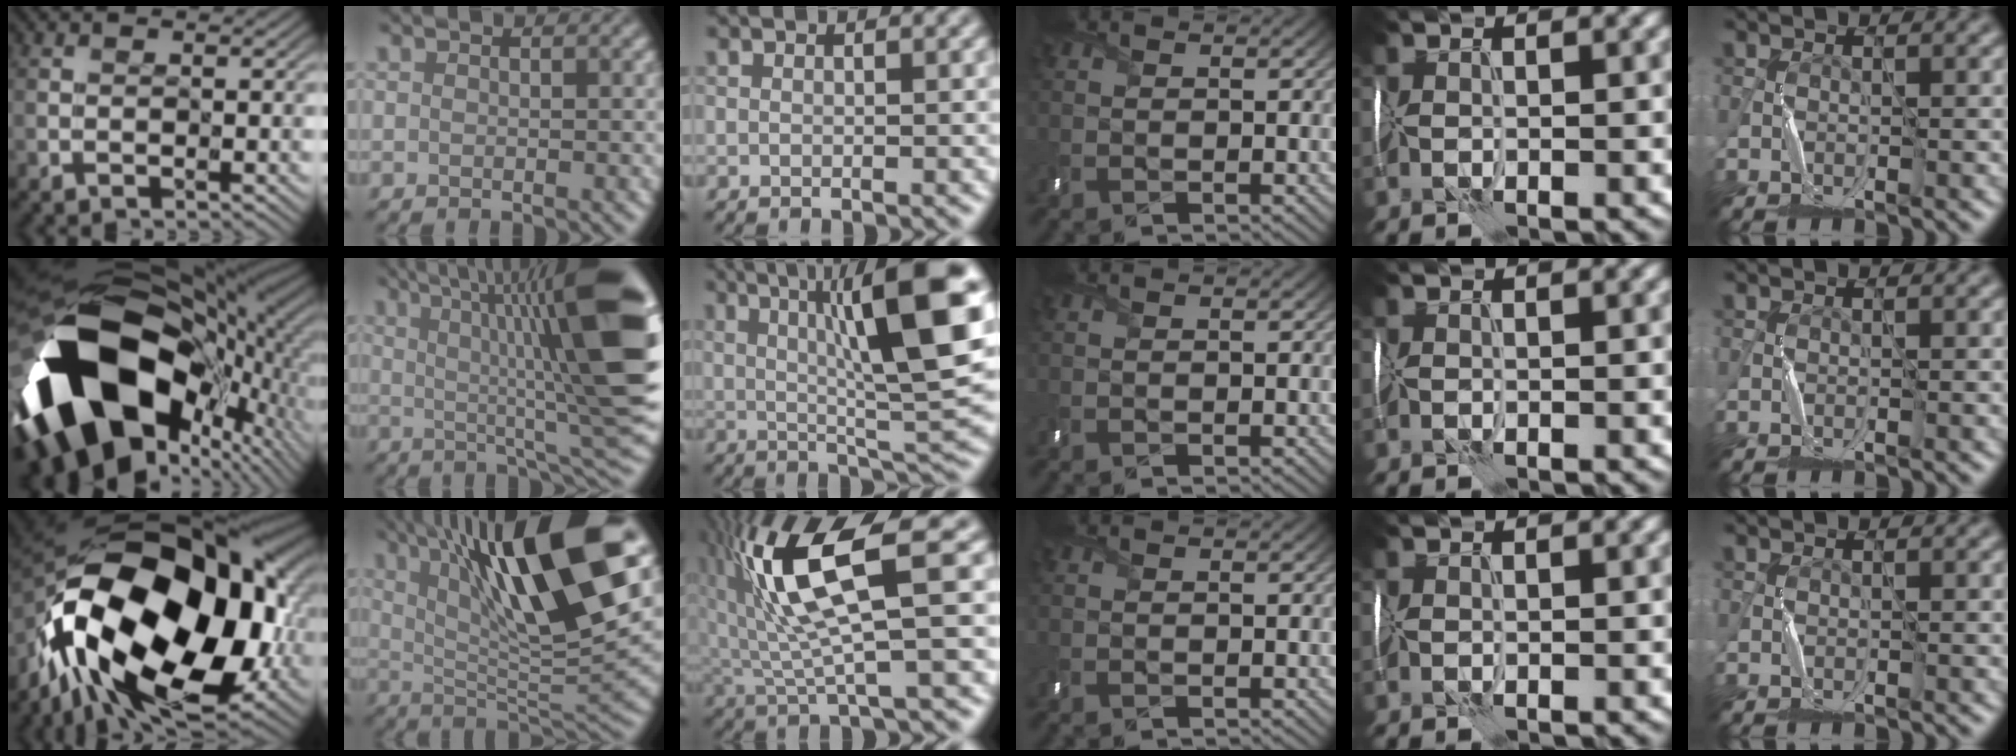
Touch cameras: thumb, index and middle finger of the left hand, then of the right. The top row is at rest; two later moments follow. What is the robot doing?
{"motion": "wrap", "object": "ribbon"}